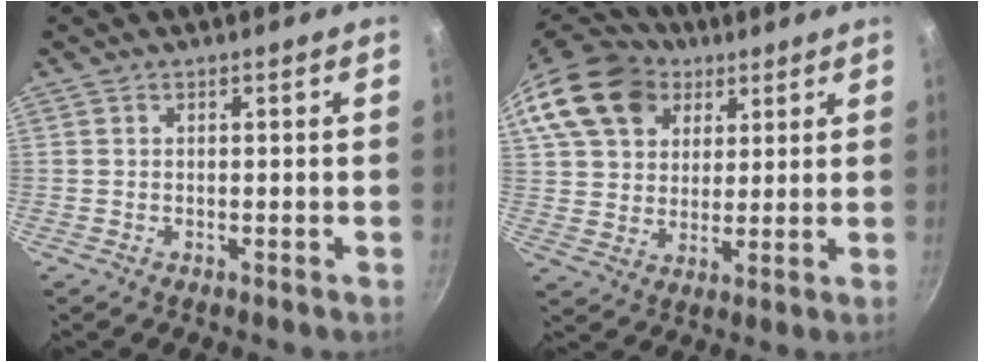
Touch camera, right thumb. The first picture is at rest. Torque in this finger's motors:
{"motor_torque": [0.09, 0.35, 0.13, -0.04, 0.16]}